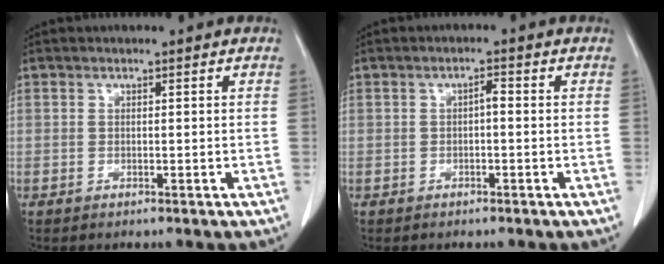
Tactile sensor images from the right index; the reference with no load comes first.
{"total": 1.4, "force": [-0.2, 0.4, 1.3], "torque": [-0.020, 0.004, -0.004]}